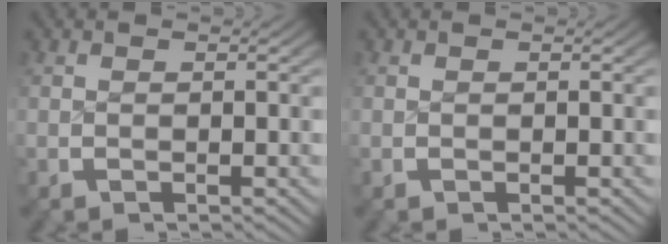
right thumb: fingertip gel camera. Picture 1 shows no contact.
{"total": 0.0}